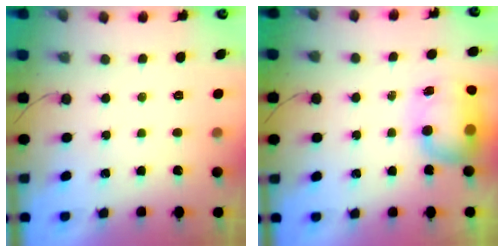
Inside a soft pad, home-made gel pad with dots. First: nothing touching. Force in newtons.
{"total": 7.9, "press": 7.8, "slide": 1.1}